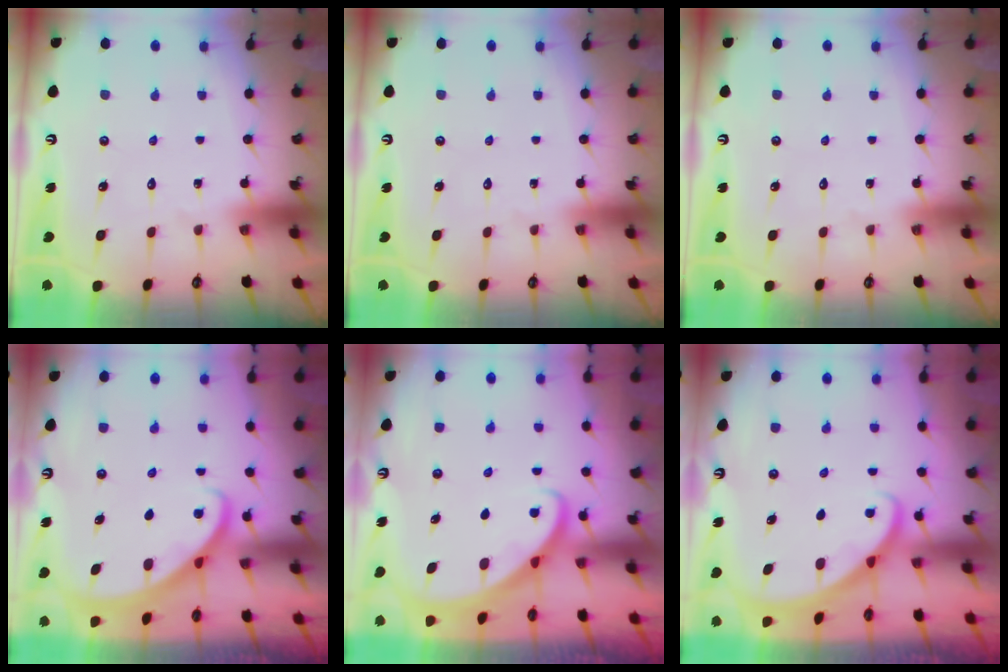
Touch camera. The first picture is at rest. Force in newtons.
{"total": 0.0}
{"total": 0.0}
{"total": 2.1, "press": 2.1, "slide": 0.2}
{"total": 2.4, "press": 2.3, "slide": 0.3}
{"total": 2.1, "press": 2.1, "slide": 0.1}